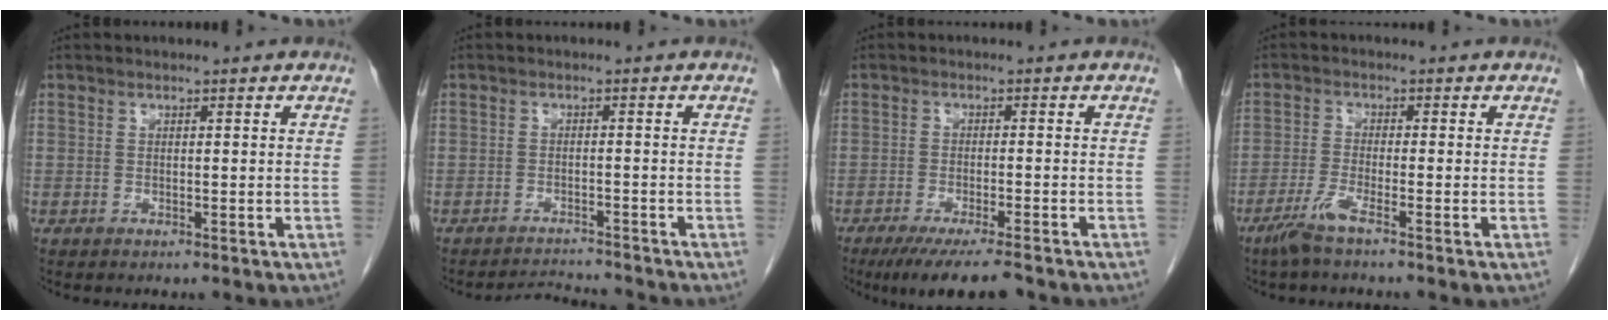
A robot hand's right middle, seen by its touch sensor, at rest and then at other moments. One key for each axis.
{"total": 3.4, "fx": -3.3, "fy": -0.8, "fz": -0.6, "tx": 0.011, "ty": -0.009, "tz": -0.051}
{"total": 8.8, "fx": -7.0, "fy": 0.8, "fz": 5.3, "tx": -0.074, "ty": -0.018, "tz": -0.108}
{"total": 3.9, "fx": -2.7, "fy": -0.4, "fz": 2.8, "tx": -0.064, "ty": -0.011, "tz": -0.061}